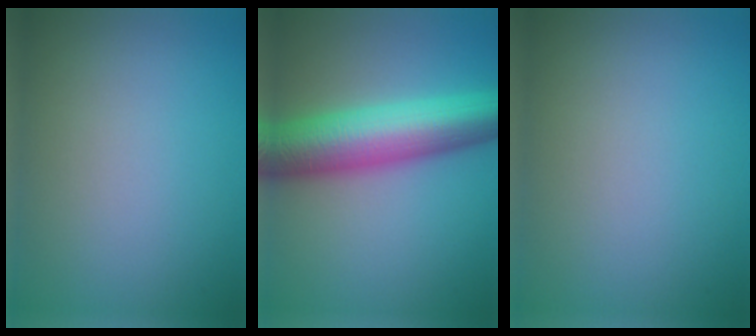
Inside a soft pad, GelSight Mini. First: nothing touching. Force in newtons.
{"total": 9.6, "press": 9.6, "slide": 0.2}
{"total": 0.0}